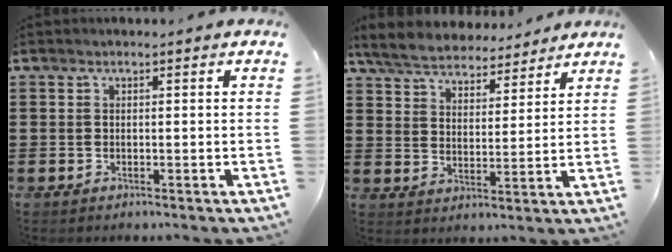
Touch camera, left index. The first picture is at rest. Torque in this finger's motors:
{"motor_torque": [2.14, 0.00, 0.37, 0.11]}